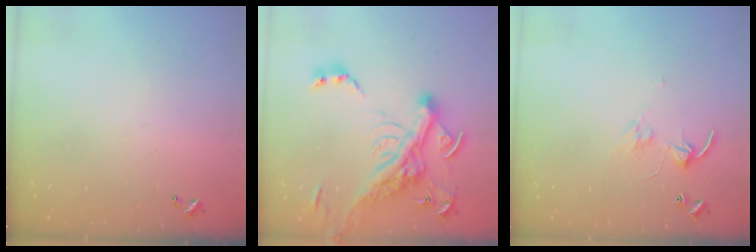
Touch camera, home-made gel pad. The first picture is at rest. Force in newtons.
{"total": 14.9, "press": 14.6, "slide": 2.7}
{"total": 3.2, "press": 3.2, "slide": 0.0}